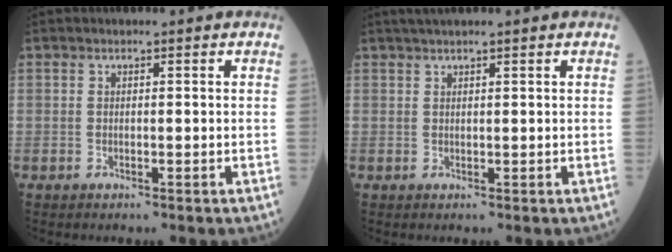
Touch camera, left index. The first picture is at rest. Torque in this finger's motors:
{"motor_torque": [0.00, 0.02, -0.01, 0.02]}